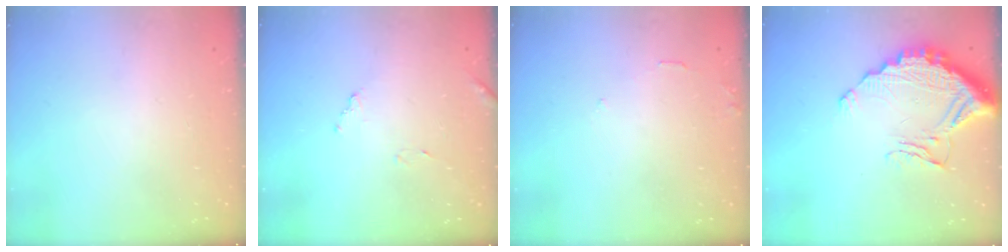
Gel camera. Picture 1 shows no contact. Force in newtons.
{"total": 7.1, "press": 7.0, "slide": 0.4}
{"total": 6.9, "press": 6.9, "slide": 0.4}
{"total": 14.0, "press": 13.9, "slide": 0.9}